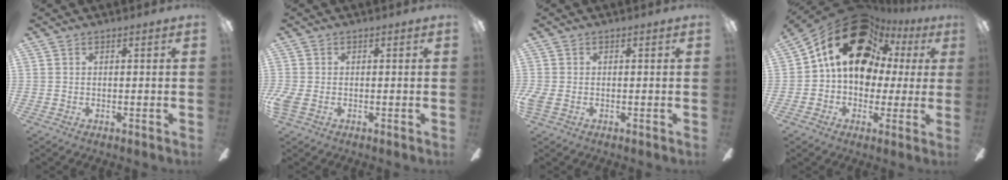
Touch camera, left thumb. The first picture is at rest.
{"total": 2.9, "force": [-1.0, 1.9, 2.0], "torque": [-0.046, 0.002, -0.020]}
{"total": 2.4, "force": [-0.8, 1.7, 1.5], "torque": [-0.032, 0.005, -0.017]}
{"total": 22.4, "force": [9.5, 14.8, 14.0], "torque": [-0.240, -0.033, 0.168]}